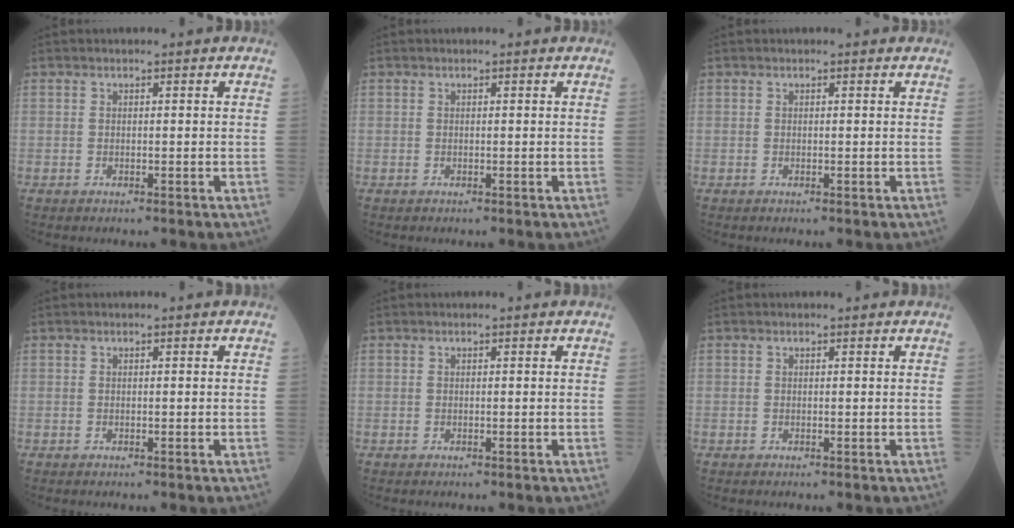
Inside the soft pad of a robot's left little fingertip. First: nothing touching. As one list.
[{"total": 0.0}, {"total": 0.0}, {"total": 0.0}, {"total": 0.0}, {"total": 0.0}]